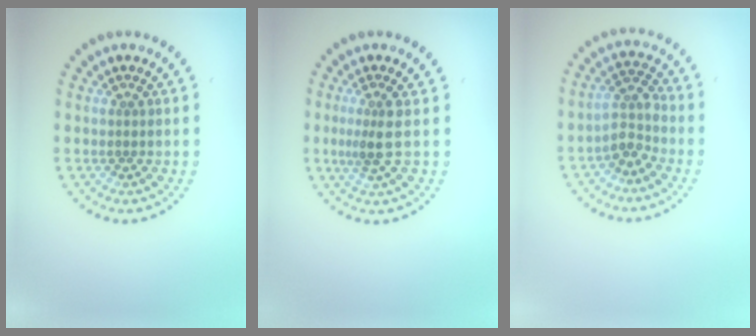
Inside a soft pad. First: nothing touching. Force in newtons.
{"total": 2.4, "press": 1.8, "slide": 1.6}
{"total": 2.7, "press": 2.2, "slide": 1.6}